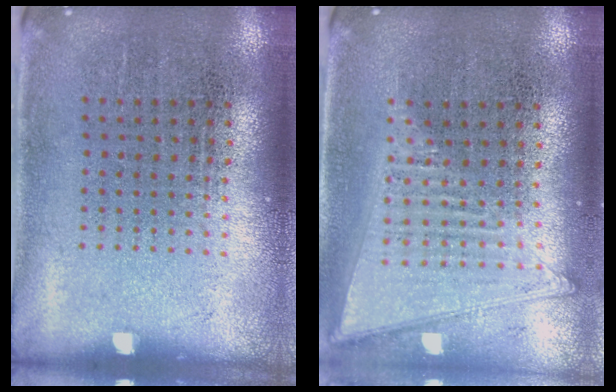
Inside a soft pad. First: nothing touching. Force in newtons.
{"total": 1.4, "press": 1.3, "slide": 0.5}